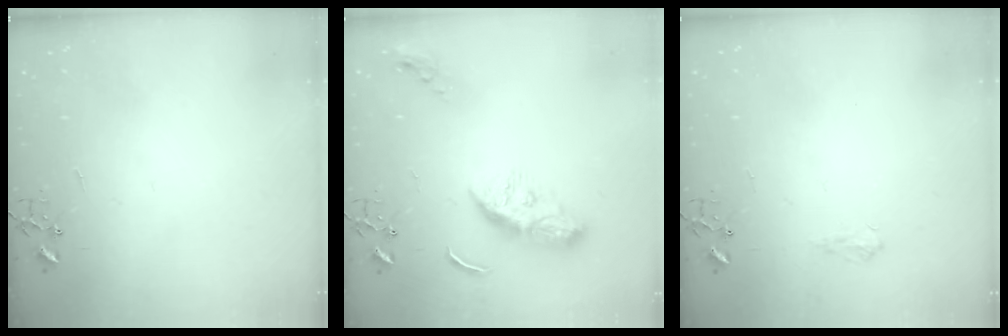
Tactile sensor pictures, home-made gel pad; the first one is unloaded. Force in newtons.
{"total": 10.3, "press": 10.3, "slide": 0.6}
{"total": 6.3, "press": 6.3, "slide": 0.7}